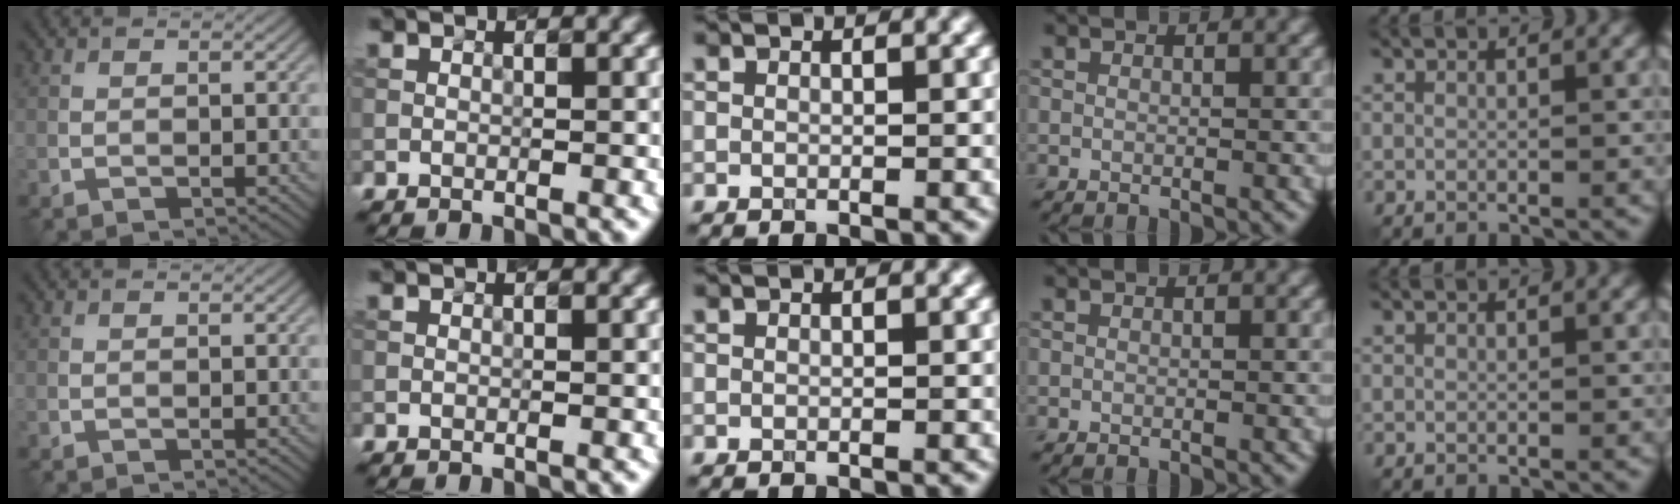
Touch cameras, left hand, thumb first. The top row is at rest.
{}